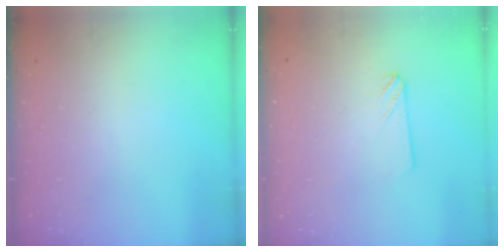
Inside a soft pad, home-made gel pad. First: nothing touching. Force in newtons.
{"total": 2.4, "press": 2.4, "slide": 0.2}